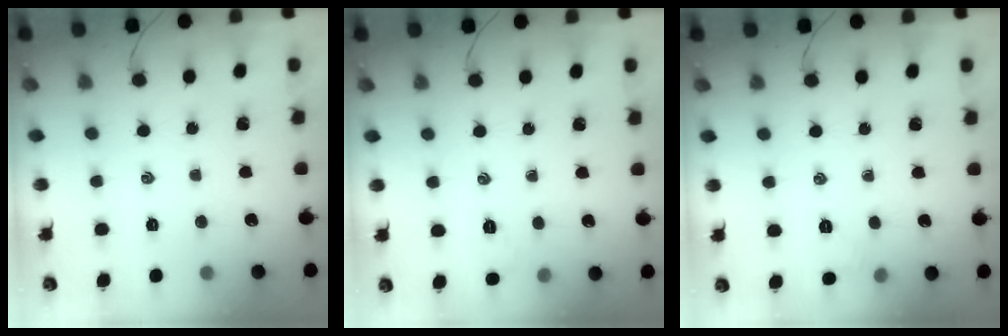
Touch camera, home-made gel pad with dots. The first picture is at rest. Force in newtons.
{"total": 4.6, "press": 4.4, "slide": 1.2}
{"total": 3.9, "press": 3.7, "slide": 1.2}